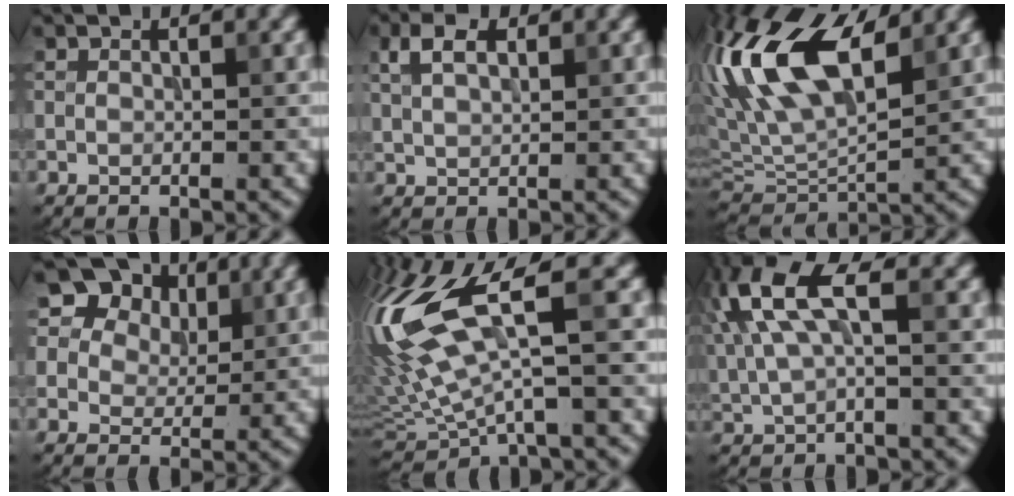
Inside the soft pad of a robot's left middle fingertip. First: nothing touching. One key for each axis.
{"total": 3.1, "fx": 1.5, "fy": 1.6, "fz": 2.1, "tx": -0.047, "ty": 0.005, "tz": 0.030}
{"total": 12.5, "fx": 4.2, "fy": 5.1, "fz": 10.5, "tx": -0.212, "ty": 0.028, "tz": 0.069}
{"total": 14.4, "fx": 8.1, "fy": 10.2, "fz": 6.2, "tx": -0.143, "ty": 0.047, "tz": 0.126}
{"total": 12.0, "fx": 2.2, "fy": 4.0, "fz": 11.0, "tx": -0.248, "ty": 0.000, "tz": 0.038}
{"total": 6.6, "fx": 1.9, "fy": 2.5, "fz": 5.8, "tx": -0.131, "ty": 0.013, "tz": 0.033}